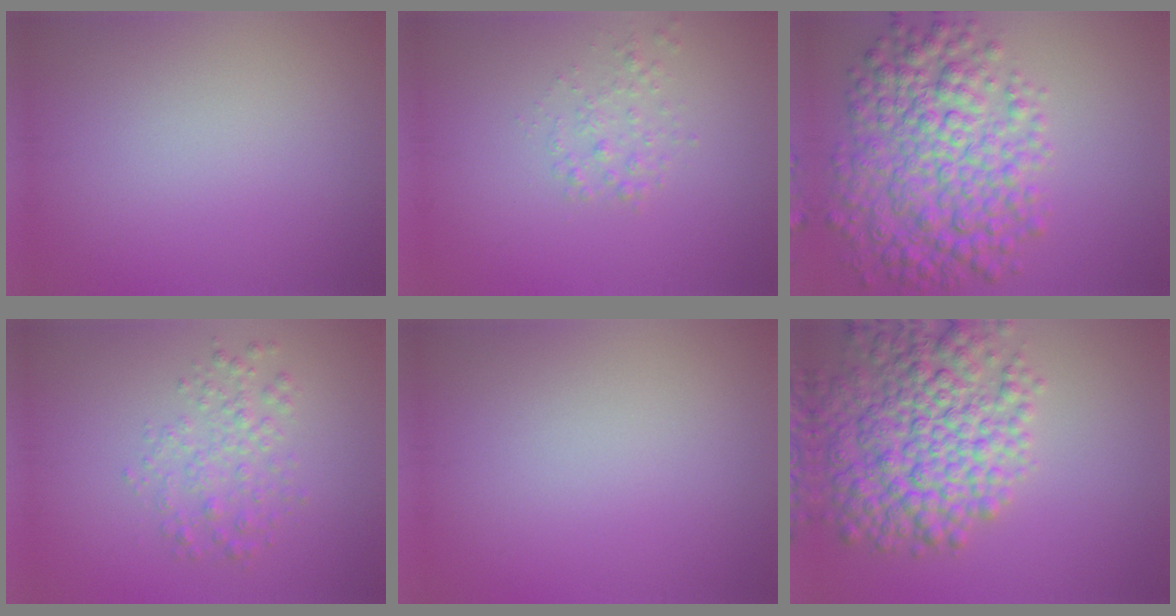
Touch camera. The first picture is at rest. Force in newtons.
{"total": 1.4, "press": 1.4, "slide": 0.1}
{"total": 8.6, "press": 8.6, "slide": 0.1}
{"total": 2.5, "press": 2.5, "slide": 0.1}
{"total": 0.0}
{"total": 9.4, "press": 9.3, "slide": 0.3}